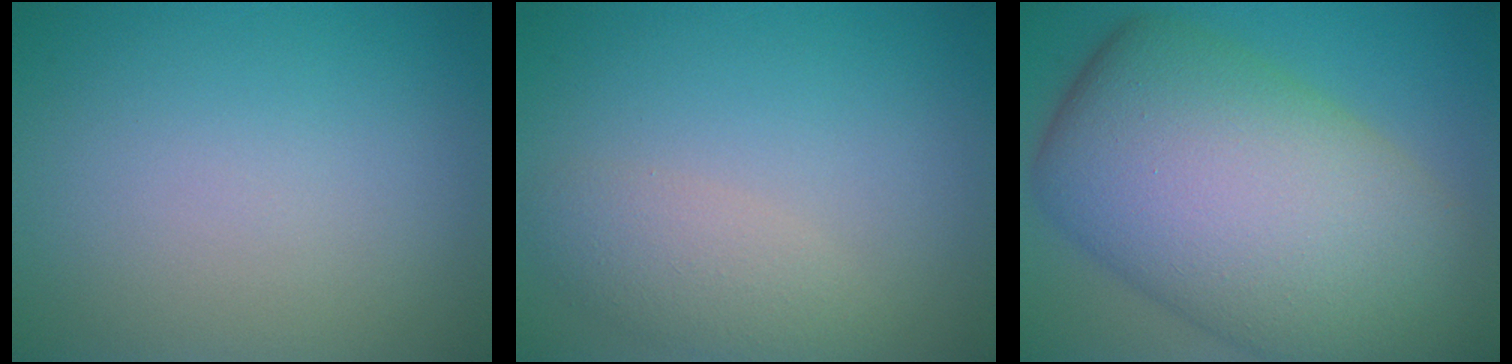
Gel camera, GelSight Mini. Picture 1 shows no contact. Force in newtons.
{"total": 2.7, "press": 2.7, "slide": 0.2}
{"total": 16.5, "press": 16.4, "slide": 0.7}